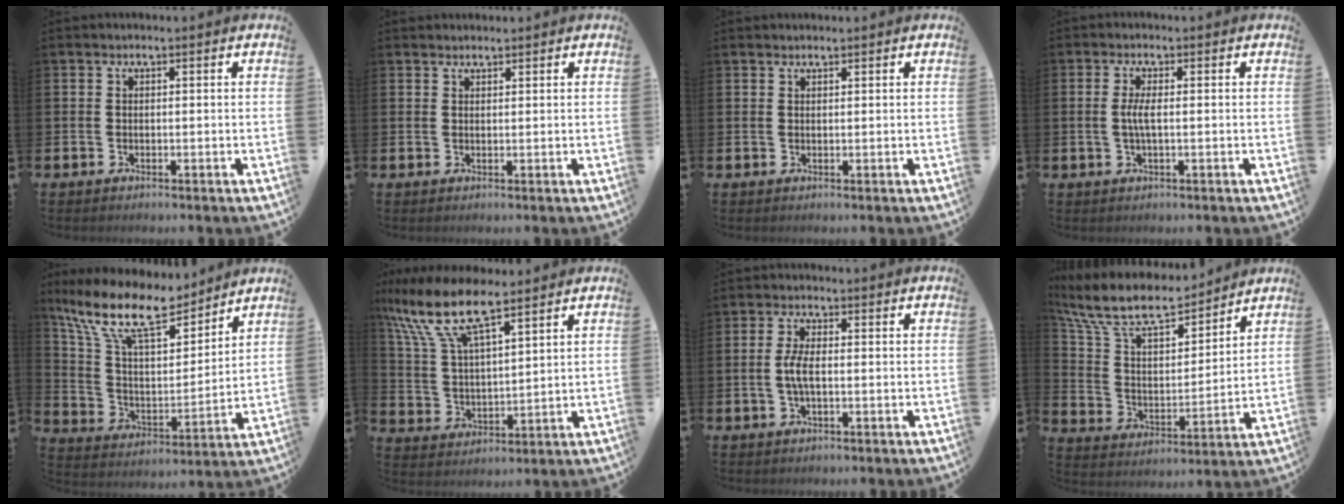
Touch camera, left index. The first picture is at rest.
{"total": 1.4, "force": [1.3, 0.4, -0.1], "torque": [0.011, -0.003, 0.023]}
{"total": 1.0, "force": [1.0, 0.2, 0.0], "torque": [0.011, -0.003, 0.016]}
{"total": 2.3, "force": [-0.1, 0.6, 2.2], "torque": [-0.046, 0.002, -0.002]}
{"total": 13.9, "force": [11.3, 4.4, 6.7], "torque": [-0.171, -0.061, 0.200]}
{"total": 10.9, "force": [8.6, 3.2, 6.0], "torque": [-0.152, -0.030, 0.152]}
{"total": 3.4, "force": [-0.1, 1.3, 3.2], "torque": [-0.070, 0.003, -0.005]}
{"total": 11.0, "force": [9.7, 3.1, 4.1], "torque": [-0.128, -0.059, 0.171]}